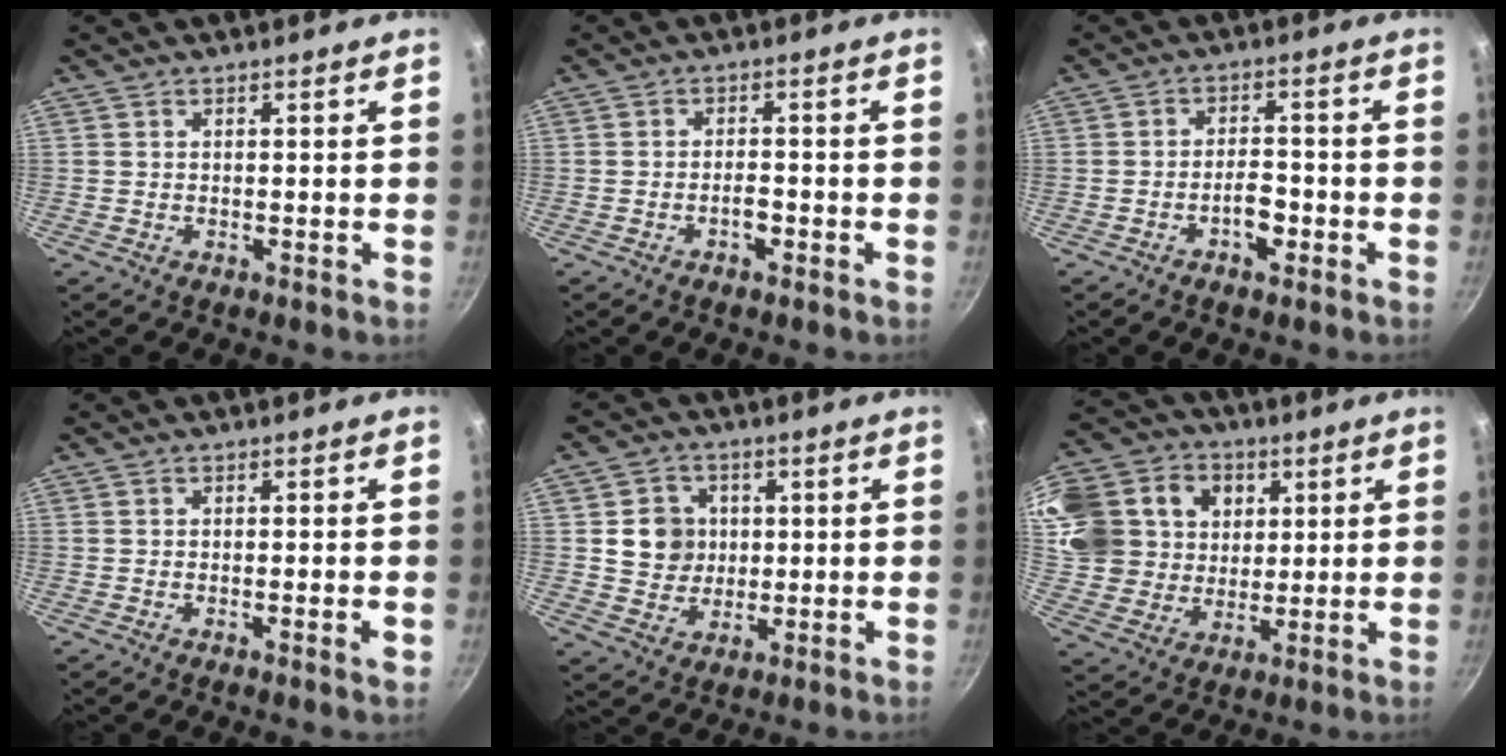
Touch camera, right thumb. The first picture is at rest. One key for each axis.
{"total": 2.3, "fx": -1.2, "fy": 1.0, "fz": 1.6, "tx": -0.019, "ty": 0.016, "tz": -0.022}
{"total": 4.4, "fx": -2.0, "fy": 2.2, "fz": 3.2, "tx": -0.037, "ty": 0.024, "tz": -0.034}
{"total": 1.9, "fx": -0.6, "fy": 0.3, "fz": 1.8, "tx": -0.028, "ty": 0.000, "tz": -0.010}
{"total": 7.6, "fx": 1.0, "fy": 6.9, "fz": 2.8, "tx": -0.012, "ty": 0.001, "tz": 0.018}
{"total": 25.7, "fx": 7.1, "fy": 21.7, "fz": 11.8, "tx": -0.281, "ty": 0.037, "tz": 0.136}